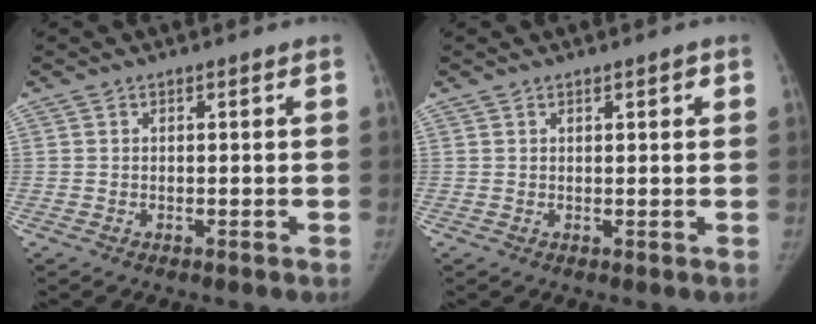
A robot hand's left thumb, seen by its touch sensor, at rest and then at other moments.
{"total": 1.4, "force": [0.8, 0.4, 1.0], "torque": [-0.012, -0.002, 0.011]}